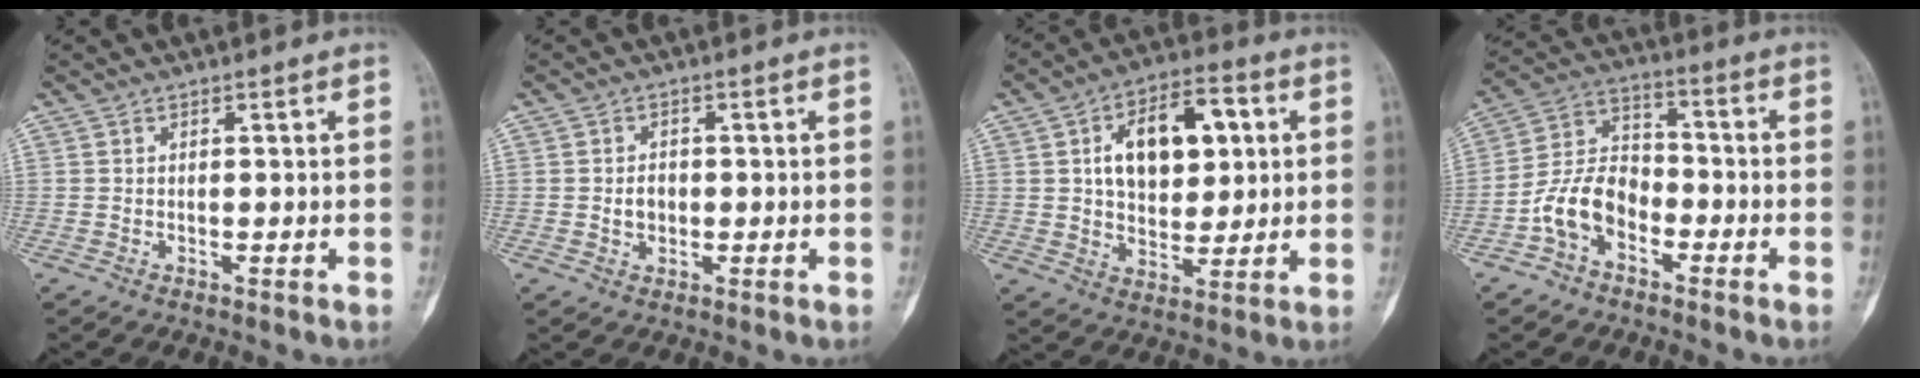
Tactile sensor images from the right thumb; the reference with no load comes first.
{"total": 2.8, "force": [-0.3, 2.2, 1.7], "torque": [-0.018, 0.005, -0.006]}
{"total": 15.3, "force": [3.5, 9.1, 11.8], "torque": [-0.151, 0.008, 0.054]}
{"total": 10.0, "force": [-4.5, 6.5, 6.1], "torque": [-0.106, 0.048, -0.094]}